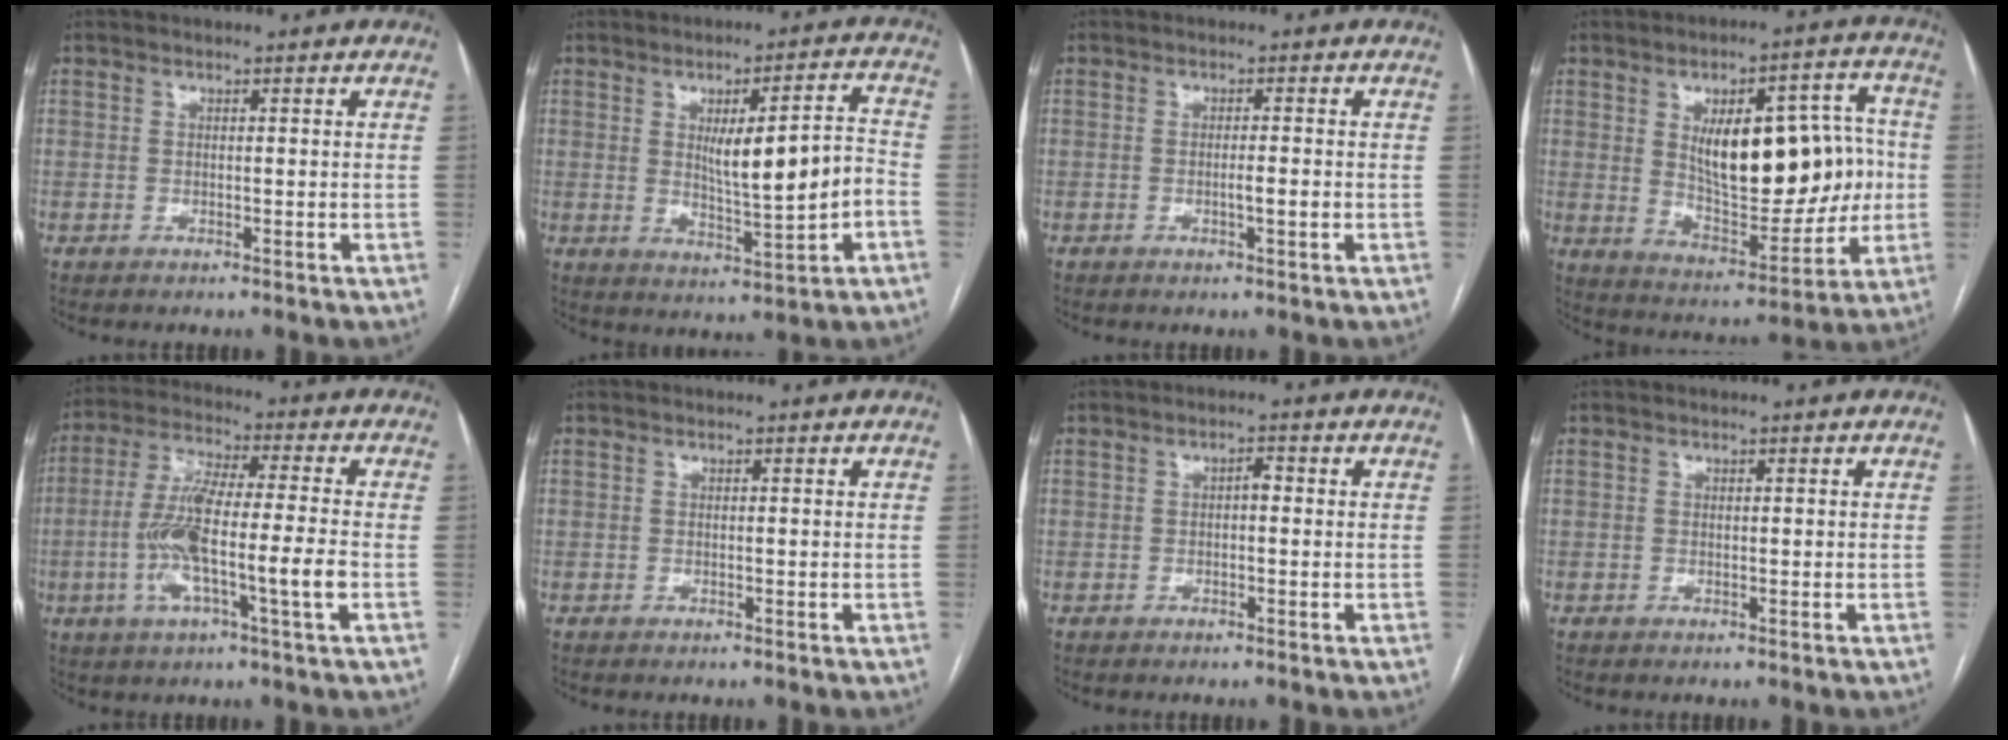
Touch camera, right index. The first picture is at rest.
{"total": 10.4, "force": [-0.8, 1.6, 10.3], "torque": [-0.154, 0.010, -0.002]}
{"total": 1.9, "force": [-0.5, 0.1, 1.8], "torque": [-0.032, 0.000, -0.008]}
{"total": 18.1, "force": [1.7, 7.7, 16.3], "torque": [-0.241, 0.026, 0.038]}
{"total": 12.9, "force": [-3.0, 0.6, 12.5], "torque": [-0.246, 0.002, -0.061]}
{"total": 0.0}
{"total": 1.4, "force": [0.0, 0.6, 1.2], "torque": [-0.017, 0.005, -0.003]}
{"total": 0.0}